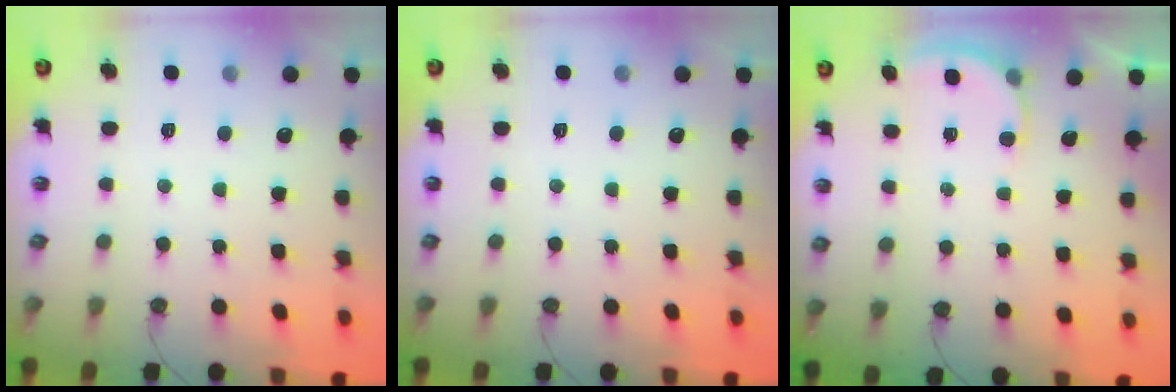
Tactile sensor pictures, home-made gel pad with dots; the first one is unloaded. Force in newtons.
{"total": 0.0}
{"total": 2.1, "press": 2.1, "slide": 0.2}